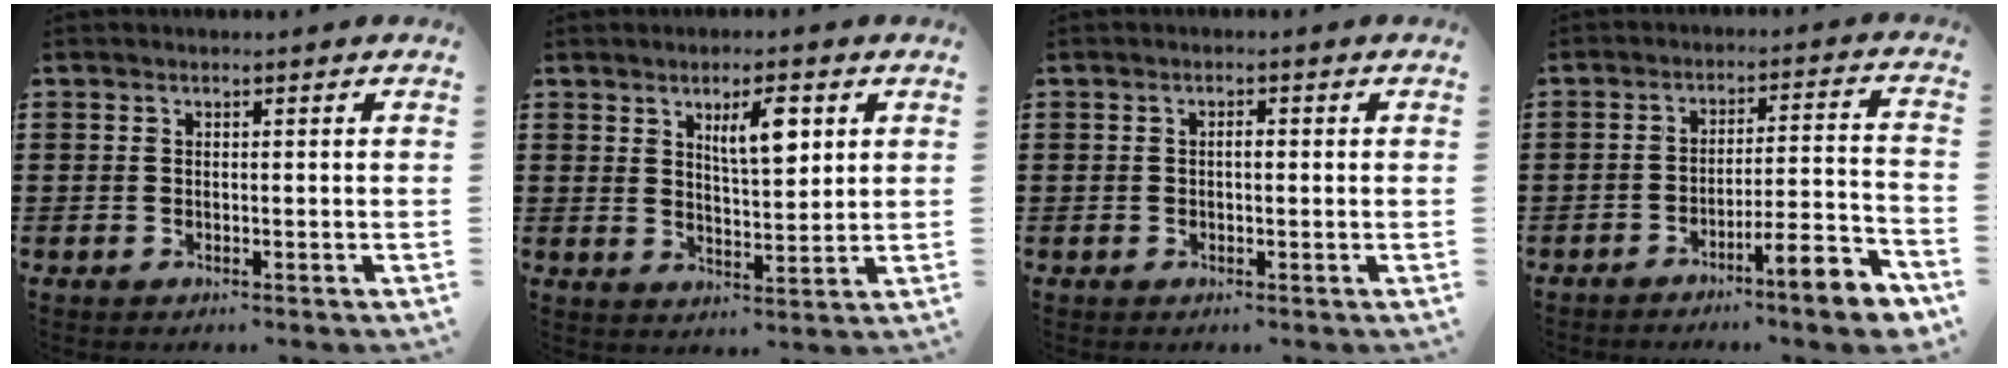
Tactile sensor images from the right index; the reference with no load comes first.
{"total": 6.1, "force": [2.6, 2.1, 5.1], "torque": [-0.083, -0.002, 0.038]}
{"total": 1.3, "force": [0.0, 0.4, 1.2], "torque": [-0.023, 0.001, -0.001]}
{"total": 8.1, "force": [-6.3, 0.8, 5.0], "torque": [-0.074, 0.007, -0.117]}